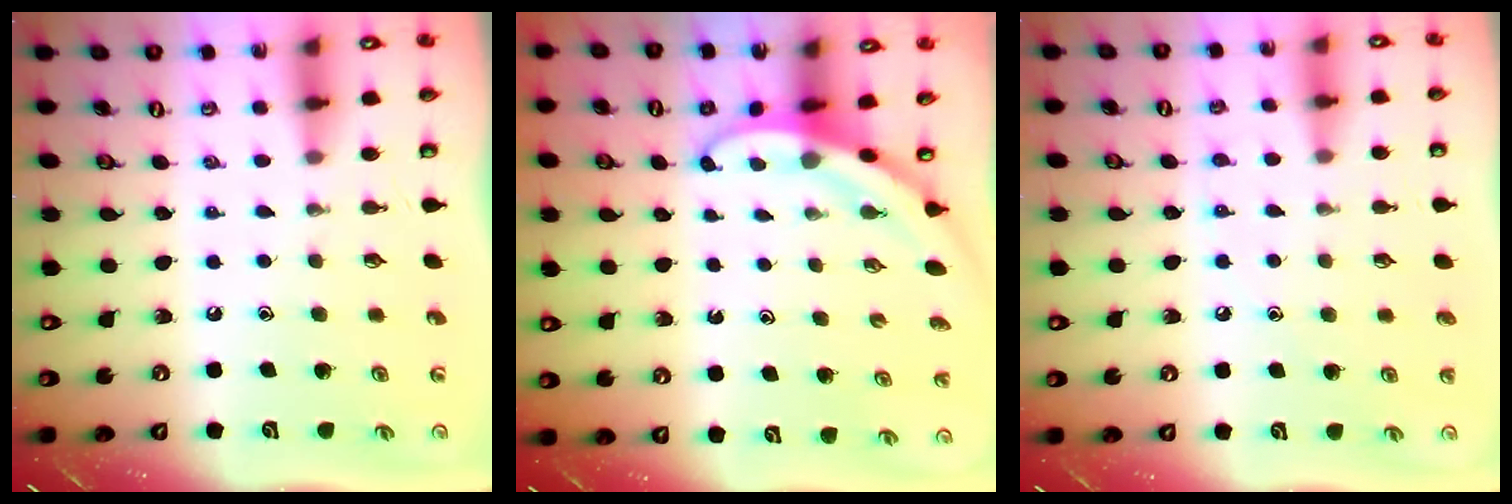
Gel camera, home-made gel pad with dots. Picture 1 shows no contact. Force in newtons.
{"total": 3.2, "press": 3.2, "slide": 0.2}
{"total": 4.6, "press": 4.6, "slide": 0.6}